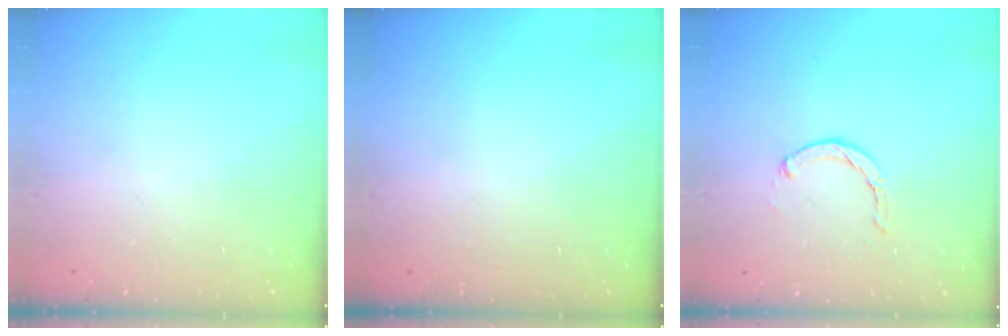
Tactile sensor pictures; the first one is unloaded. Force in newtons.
{"total": 0.0}
{"total": 2.0, "press": 2.0, "slide": 0.4}